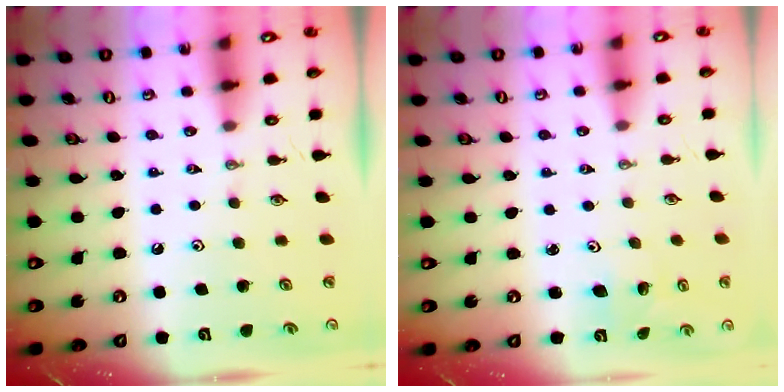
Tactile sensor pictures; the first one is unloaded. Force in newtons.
{"total": 1.5, "press": 1.5, "slide": 0.1}